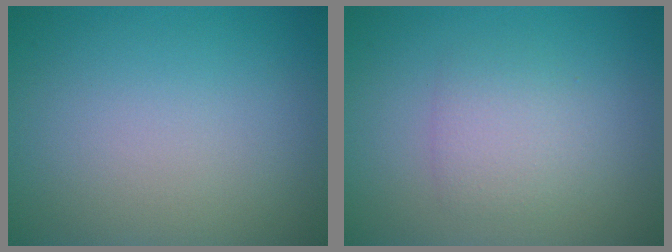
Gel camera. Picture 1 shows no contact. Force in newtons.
{"total": 2.3, "press": 2.3, "slide": 0.1}